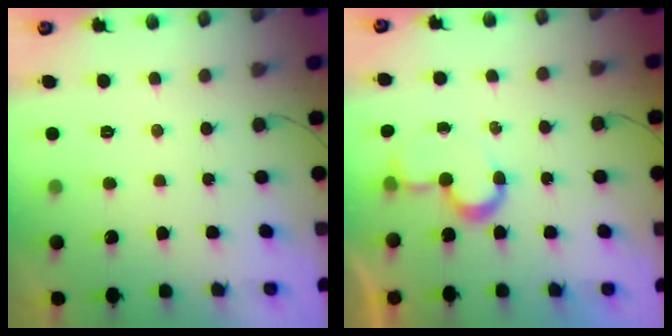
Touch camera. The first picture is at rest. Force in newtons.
{"total": 6.2, "press": 6.1, "slide": 0.7}